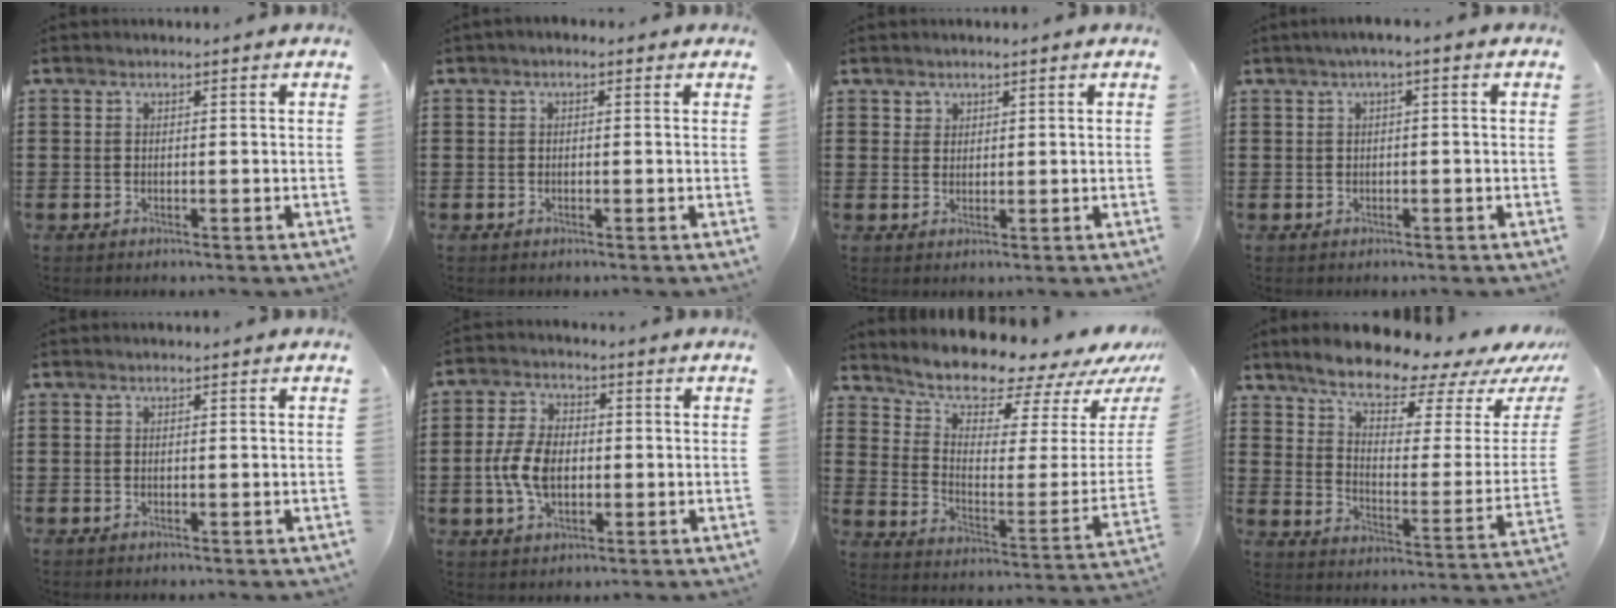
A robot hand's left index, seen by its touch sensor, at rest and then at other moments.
{"total": 0.7, "force": [-0.3, 0.4, 0.5], "torque": [-0.009, 0.001, -0.007]}
{"total": 1.5, "force": [1.1, 1.0, 0.1], "torque": [-0.005, 0.003, 0.023]}
{"total": 1.5, "force": [-0.4, 0.2, 1.4], "torque": [-0.020, -0.002, -0.008]}
{"total": 0.0}
{"total": 7.3, "force": [-1.0, 4.7, 5.5], "torque": [-0.137, 0.005, -0.026]}
{"total": 8.2, "force": [8.0, 1.6, 1.2], "torque": [-0.042, -0.089, 0.130]}
{"total": 10.3, "force": [9.0, 2.3, 4.4], "torque": [-0.104, -0.059, 0.151]}